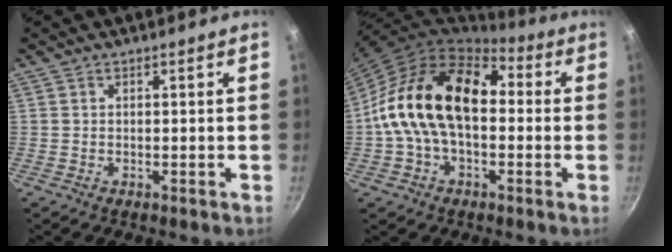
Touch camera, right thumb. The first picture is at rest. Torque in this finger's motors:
{"motor_torque": [1.44, 2.69, 1.52, -1.25, 0.67]}